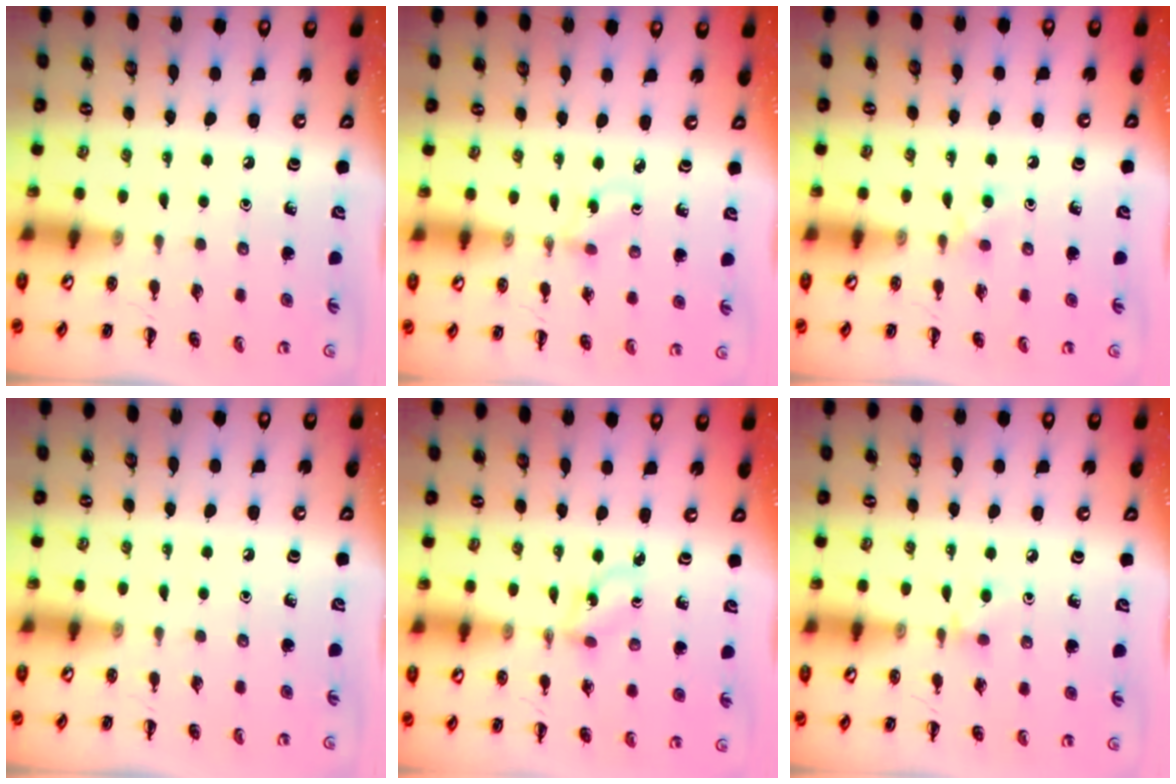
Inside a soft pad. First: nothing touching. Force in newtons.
{"total": 1.4, "press": 1.2, "slide": 0.7}
{"total": 2.8, "press": 2.6, "slide": 1.2}
{"total": 0.0}
{"total": 1.0, "press": 0.9, "slide": 0.5}
{"total": 3.7, "press": 3.4, "slide": 1.5}